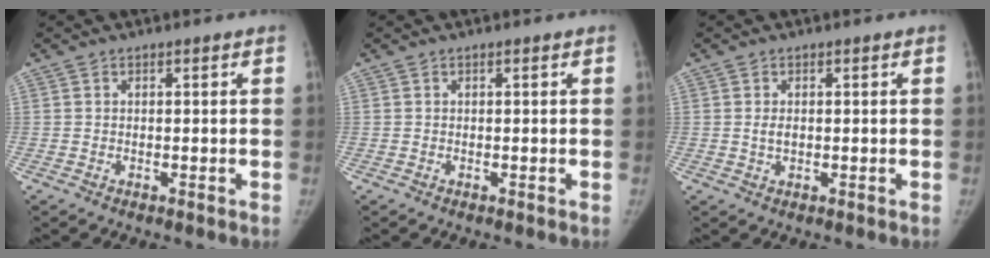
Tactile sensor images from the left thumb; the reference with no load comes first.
{"total": 0.0}
{"total": 1.6, "force": [0.2, 0.9, 1.3], "torque": [-0.022, -0.003, 0.005]}